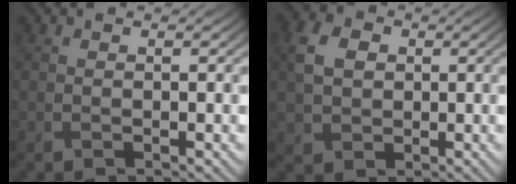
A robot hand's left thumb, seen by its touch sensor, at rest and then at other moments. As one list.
[{"total": 5.6, "force": [0.7, 4.6, 3.2], "torque": [-0.088, 0.007, 0.010]}]